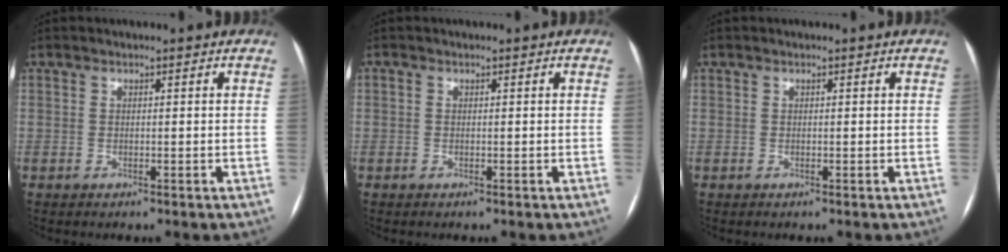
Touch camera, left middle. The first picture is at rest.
{"total": 0.0}
{"total": 0.0}